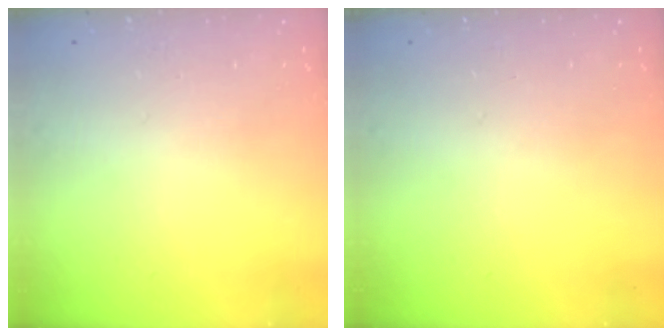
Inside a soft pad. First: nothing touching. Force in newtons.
{"total": 0.0}